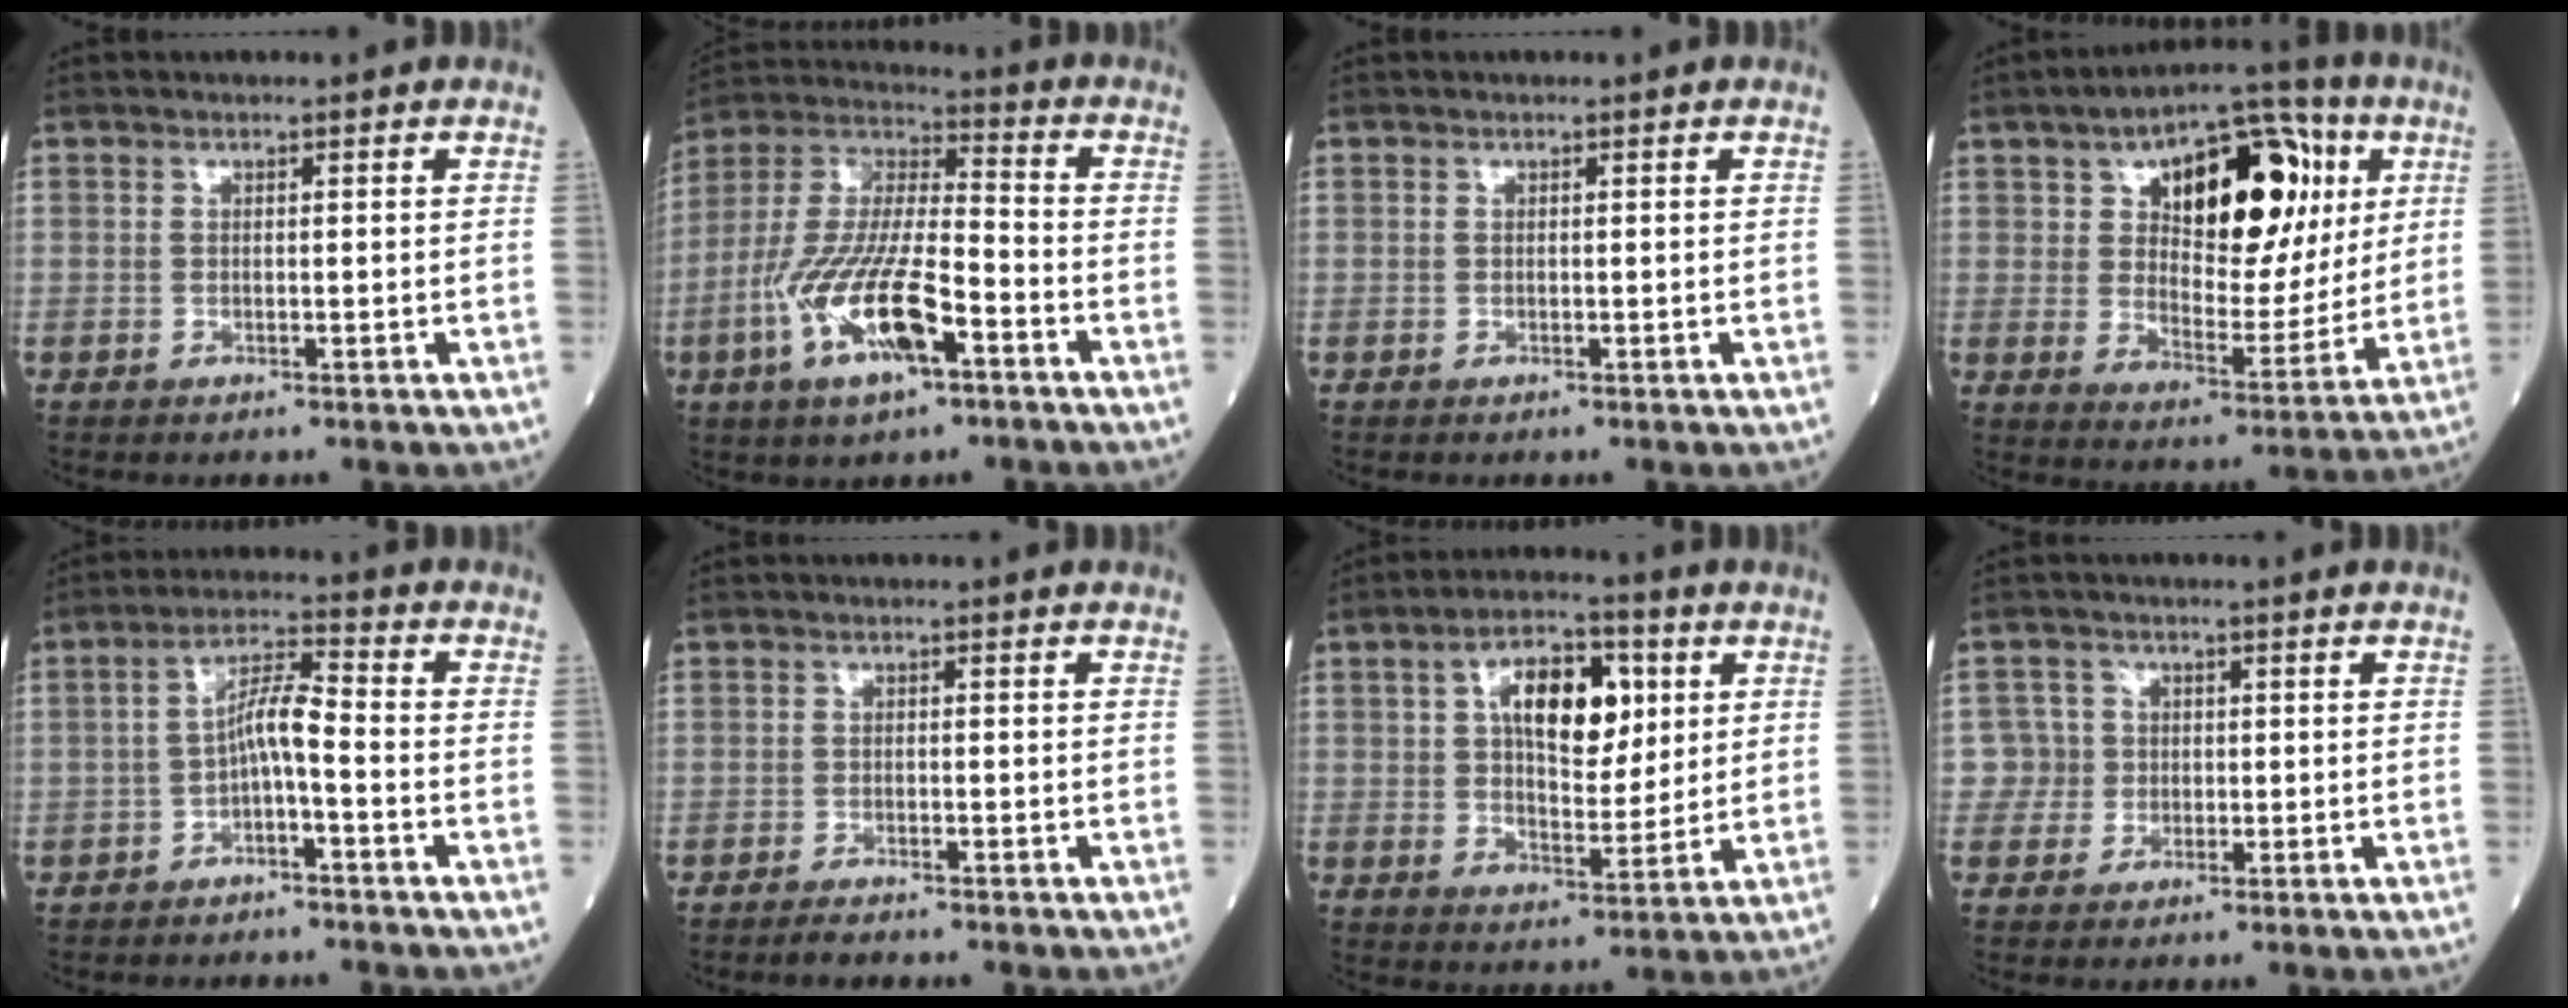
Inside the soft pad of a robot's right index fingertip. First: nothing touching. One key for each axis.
{"total": 15.9, "fx": -6.2, "fy": 4.4, "fz": 14.0, "tx": -0.295, "ty": -0.003, "tz": -0.113}
{"total": 0.0}
{"total": 20.0, "fx": 6.7, "fy": 9.0, "fz": 16.5, "tx": -0.241, "ty": 0.031, "tz": 0.102}
{"total": 5.2, "fx": -1.7, "fy": 0.7, "fz": 4.8, "tx": -0.091, "ty": 0.020, "tz": -0.030}
{"total": 1.8, "fx": -1.7, "fy": 0.2, "fz": 0.7, "tx": -0.016, "ty": -0.004, "tz": -0.026}
{"total": 11.3, "fx": 3.5, "fy": 5.3, "fz": 9.4, "tx": -0.155, "ty": 0.019, "tz": 0.056}
{"total": 3.5, "fx": 0.0, "fy": 3.5, "fz": -0.4, "tx": 0.024, "ty": 0.010, "tz": -0.003}